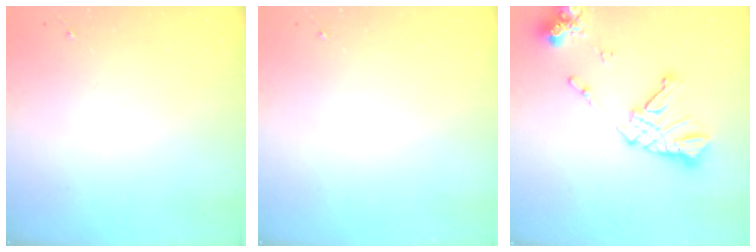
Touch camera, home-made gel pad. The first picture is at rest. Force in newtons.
{"total": 0.0}
{"total": 16.6, "press": 16.5, "slide": 2.0}